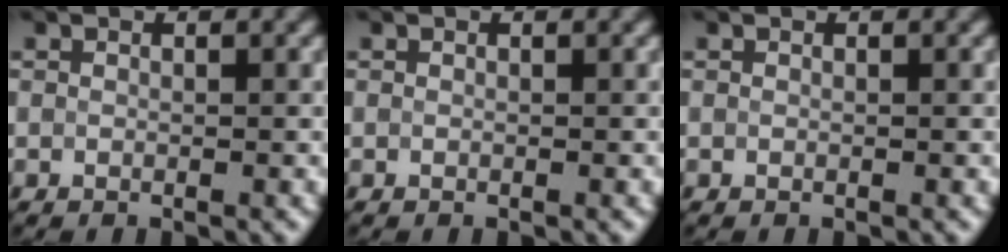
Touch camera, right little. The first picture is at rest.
{"total": 0.0}
{"total": 0.0}